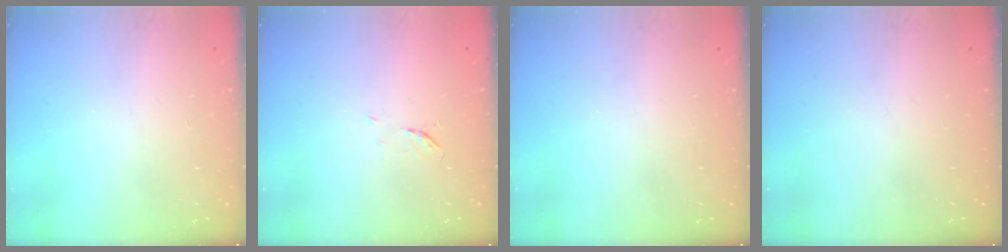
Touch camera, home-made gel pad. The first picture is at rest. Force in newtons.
{"total": 3.9, "press": 3.8, "slide": 0.7}
{"total": 0.0}
{"total": 0.0}